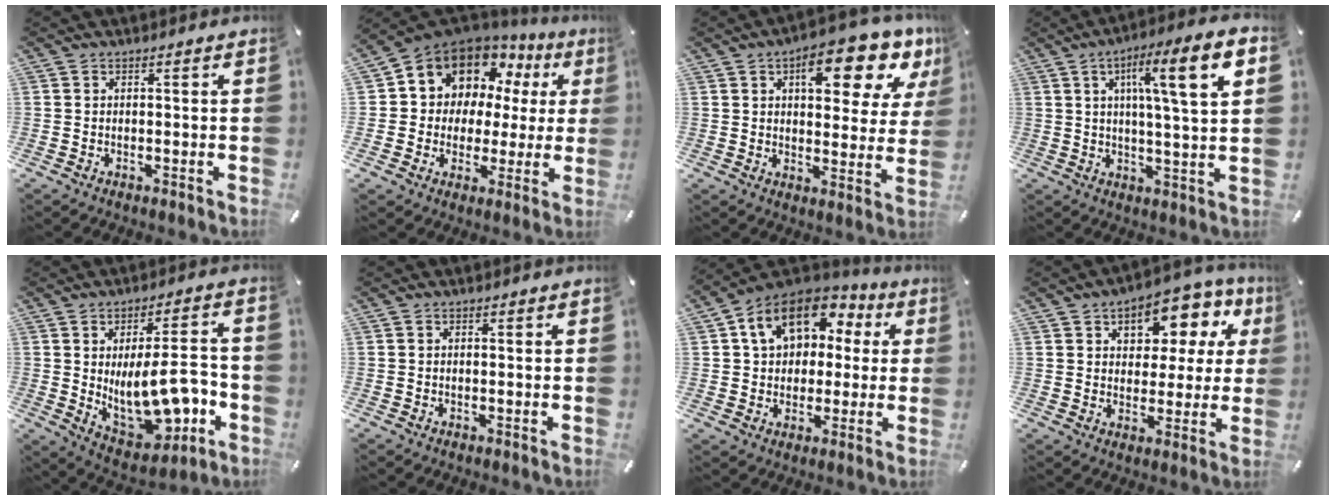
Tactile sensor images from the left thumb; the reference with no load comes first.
{"total": 11.5, "force": [6.9, 8.9, 2.2], "torque": [-0.064, -0.060, 0.134]}
{"total": 16.0, "force": [8.1, 7.4, 11.7], "torque": [-0.135, -0.046, 0.125]}
{"total": 13.1, "force": [4.7, 1.5, 12.1], "torque": [-0.202, -0.003, 0.069]}
{"total": 18.5, "force": [-1.2, 9.5, 15.8], "torque": [-0.227, -0.013, -0.004]}
{"total": 0.0}
{"total": 14.4, "force": [4.5, 11.3, 7.8], "torque": [-0.141, 0.001, 0.088]}
{"total": 10.4, "force": [5.2, 7.1, 5.6], "torque": [-0.072, -0.039, 0.088]}